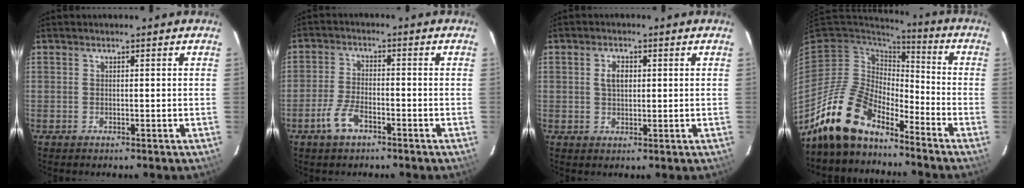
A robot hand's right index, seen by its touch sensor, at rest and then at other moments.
{"total": 5.6, "force": [-3.4, 2.4, 3.8], "torque": [-0.090, -0.001, -0.064]}
{"total": 3.2, "force": [0.7, 2.0, 2.4], "torque": [-0.045, 0.007, 0.015]}
{"total": 14.5, "force": [-12.1, 5.5, 5.9], "torque": [-0.126, 0.001, -0.227]}